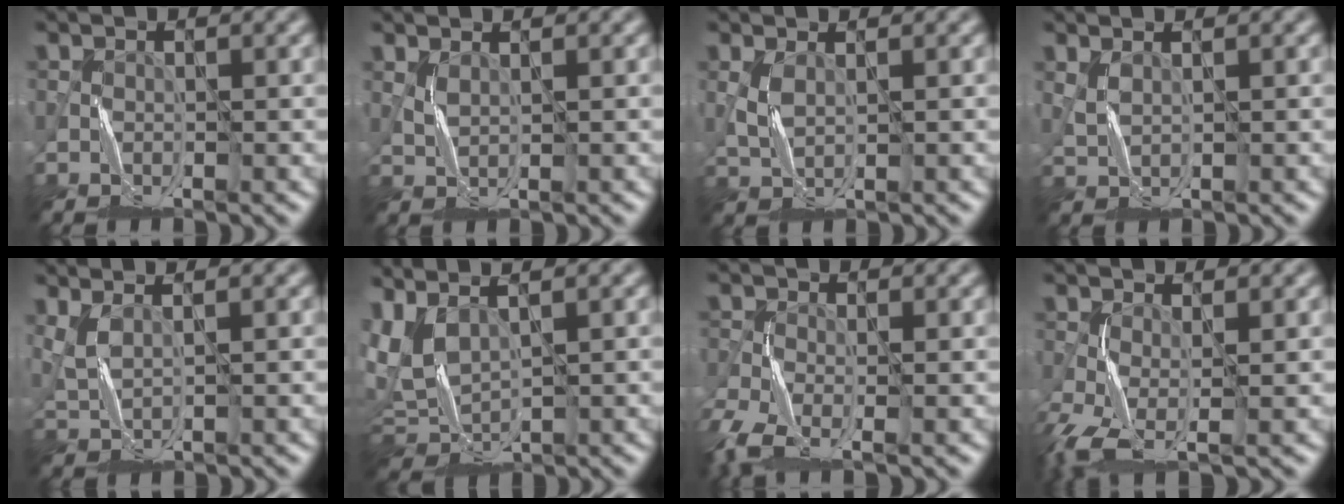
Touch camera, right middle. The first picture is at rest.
{"total": 0.9, "force": [0.8, 0.0, 0.5], "torque": [-0.021, -0.002, 0.019]}
{"total": 1.3, "force": [0.6, 0.3, 1.1], "torque": [-0.037, 0.001, 0.018]}
{"total": 1.0, "force": [0.9, 0.1, 0.5], "torque": [-0.021, -0.001, 0.022]}
{"total": 2.3, "force": [1.5, 0.5, 1.7], "torque": [-0.044, 0.004, 0.036]}
{"total": 3.8, "force": [1.9, 1.8, 2.7], "torque": [-0.081, 0.004, 0.046]}
{"total": 5.1, "force": [-3.1, 2.1, 3.4], "torque": [-0.088, -0.017, -0.072]}
{"total": 5.3, "force": [-2.2, 2.2, 4.3], "torque": [-0.117, -0.012, -0.047]}